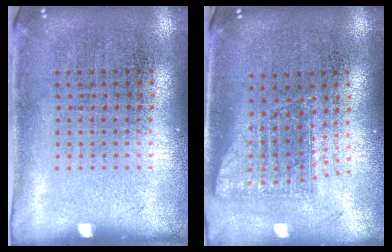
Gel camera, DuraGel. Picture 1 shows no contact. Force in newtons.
{"total": 1.7, "press": 1.2, "slide": 1.1}